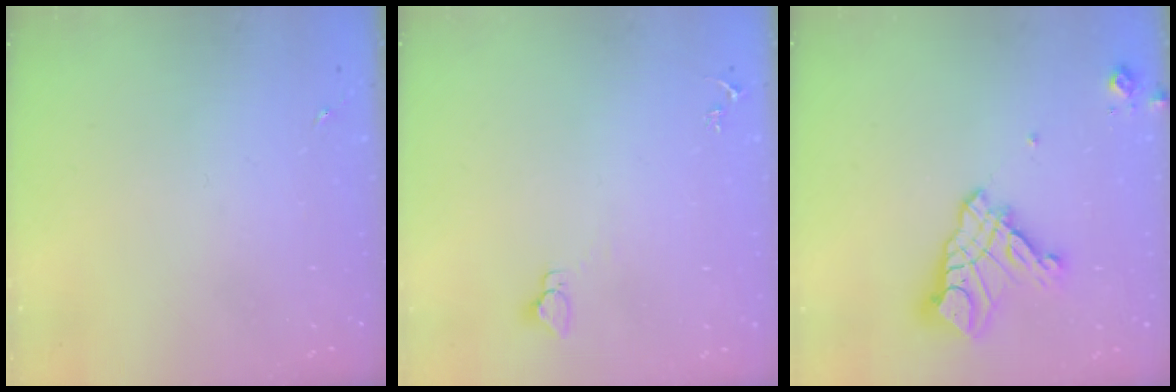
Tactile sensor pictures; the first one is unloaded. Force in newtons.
{"total": 2.9, "press": 2.9, "slide": 0.1}
{"total": 14.4, "press": 14.3, "slide": 1.5}